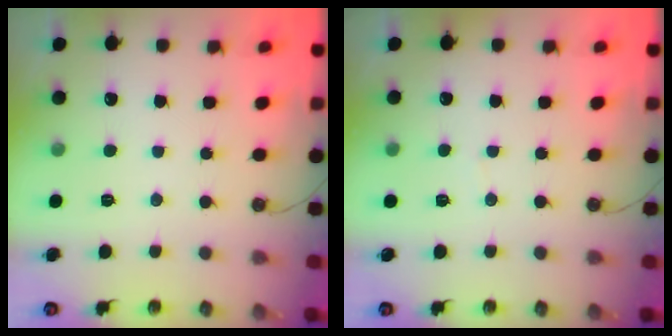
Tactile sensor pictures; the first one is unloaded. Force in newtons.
{"total": 2.0, "press": 2.0, "slide": 0.1}